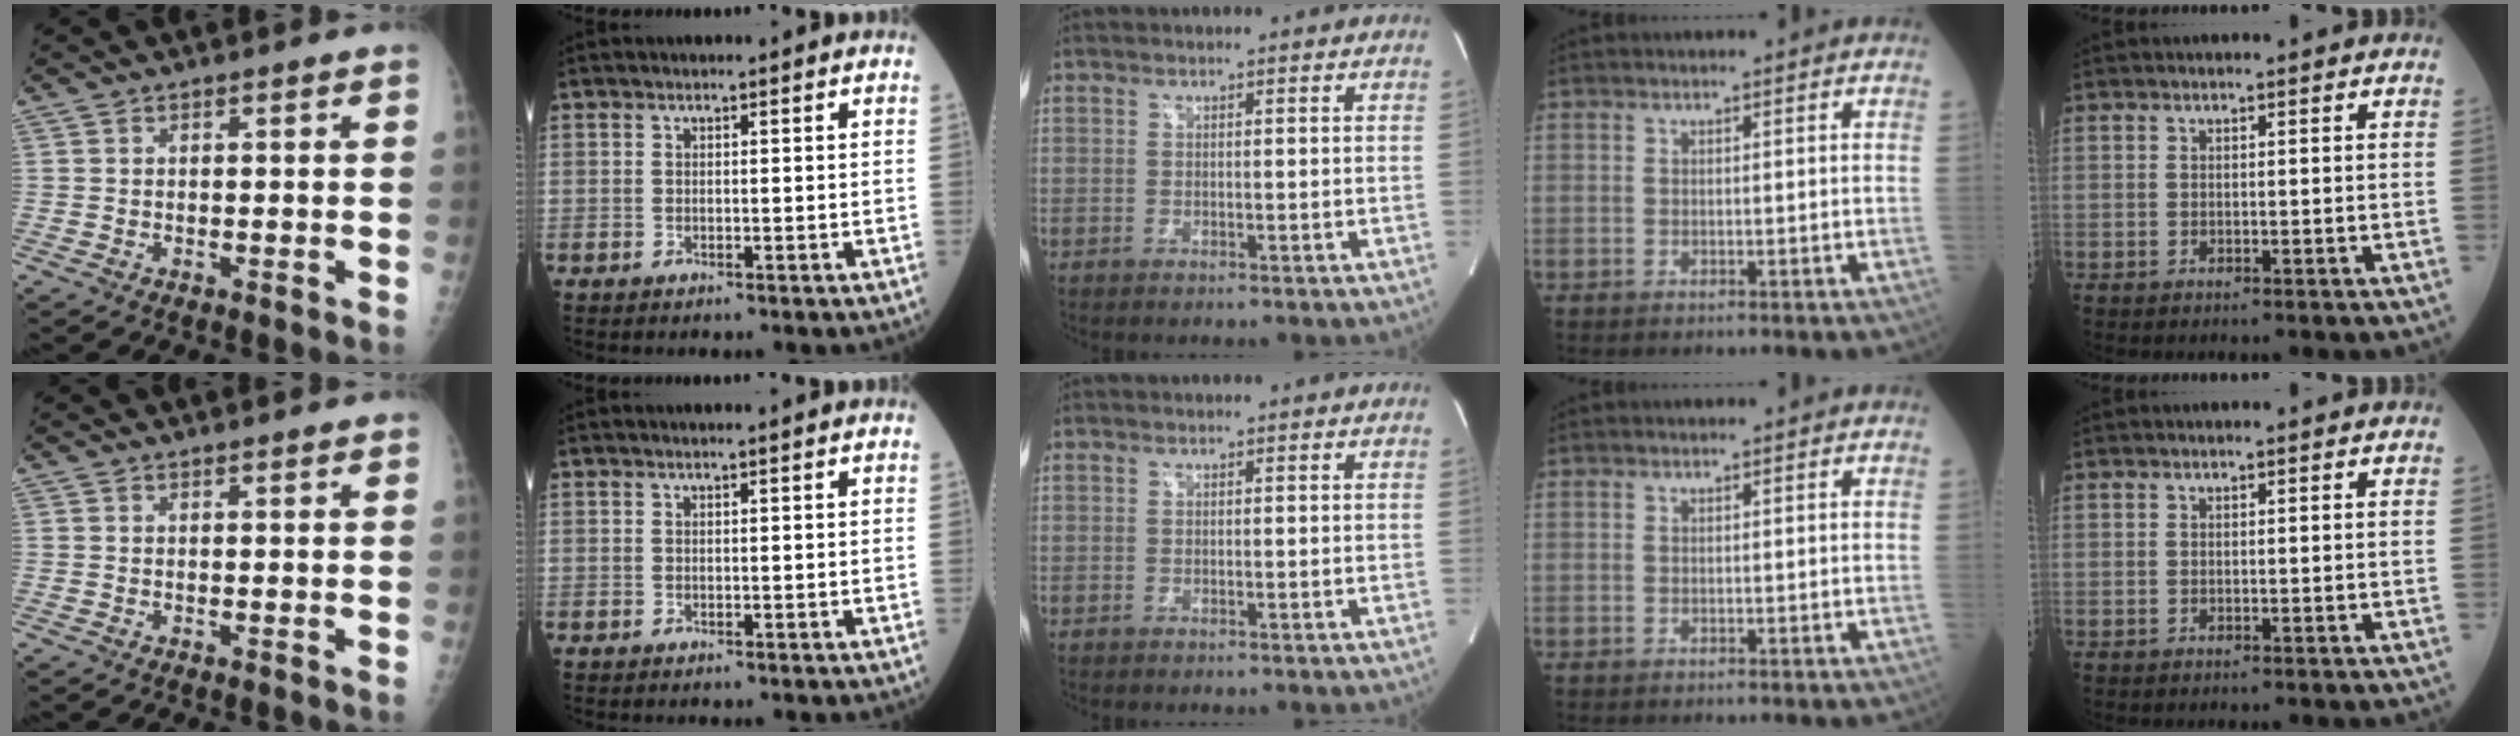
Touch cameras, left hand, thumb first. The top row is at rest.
{"thumb": {"total": 1.2, "force": [1.0, 0.2, 0.5], "torque": [-0.002, 0.001, 0.013]}, "index": {"total": 1.4, "force": [1.3, -0.1, 0.5], "torque": [-0.010, 0.004, 0.014]}}